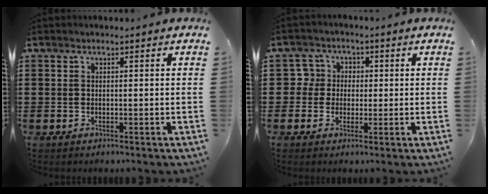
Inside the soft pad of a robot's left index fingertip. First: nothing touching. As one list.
[{"total": 4.1, "force": [0.3, 4.1, 0.5], "torque": [-0.032, 0.012, 0.001]}]